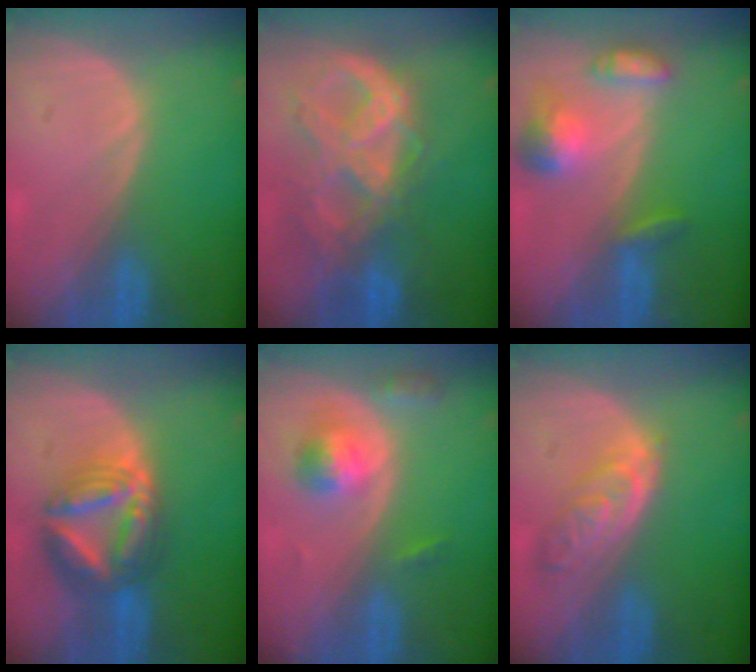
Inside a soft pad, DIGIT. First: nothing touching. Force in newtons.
{"total": 10.6, "press": 8.9, "slide": 5.7}
{"total": 7.1, "press": 6.5, "slide": 2.7}
{"total": 8.9, "press": 8.8, "slide": 0.9}
{"total": 5.2, "press": 4.8, "slide": 2.1}
{"total": 5.2, "press": 5.2, "slide": 0.4}